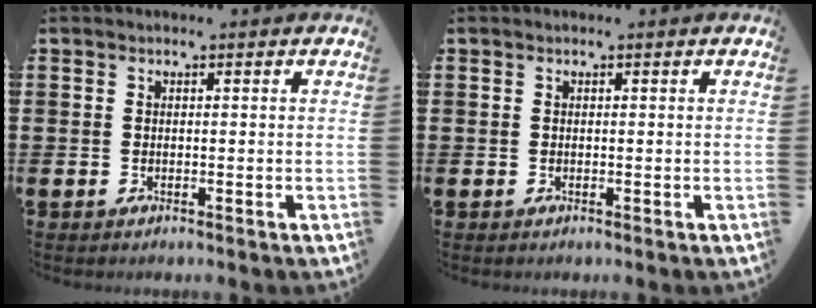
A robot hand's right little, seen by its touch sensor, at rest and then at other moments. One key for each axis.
{"total": 0.0}